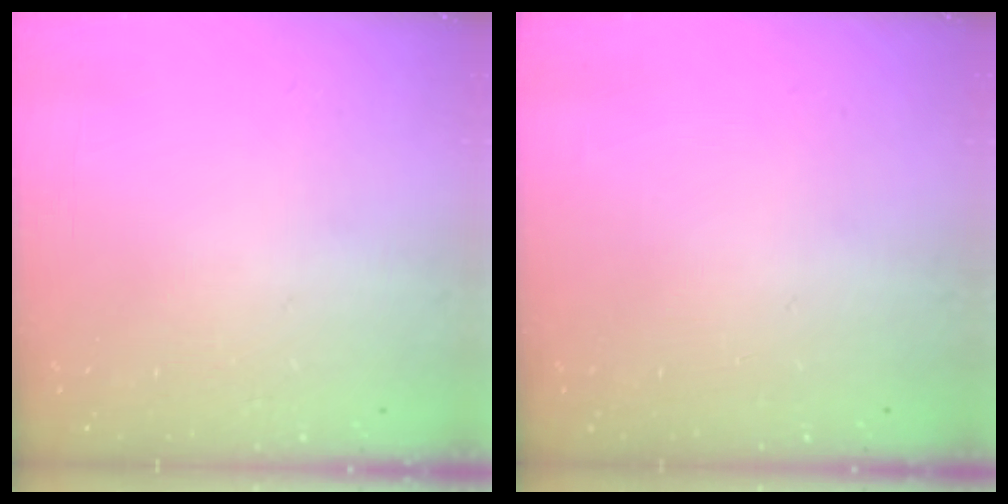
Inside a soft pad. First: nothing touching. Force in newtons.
{"total": 0.0}